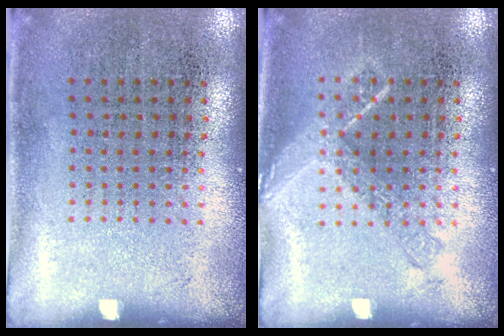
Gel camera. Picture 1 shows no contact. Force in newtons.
{"total": 1.1, "press": 1.0, "slide": 0.2}